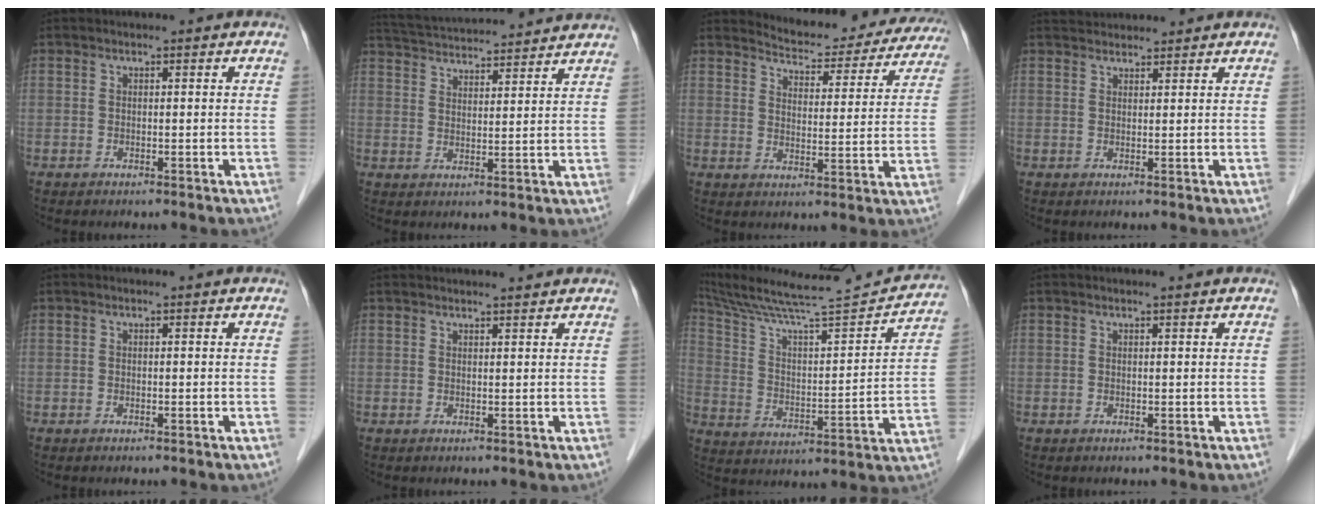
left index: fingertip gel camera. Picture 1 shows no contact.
{"total": 17.3, "force": [16.2, 1.6, 5.8], "torque": [-0.106, 0.043, 0.240]}
{"total": 15.6, "force": [14.8, 4.0, 3.1], "torque": [-0.024, -0.020, 0.167]}
{"total": 4.2, "force": [4.1, 0.8, 0.5], "torque": [-0.010, 0.035, 0.066]}
{"total": 0.0}
{"total": 4.5, "force": [4.4, 0.1, 1.1], "torque": [-0.014, 0.019, 0.053]}
{"total": 23.1, "force": [21.3, 0.9, 9.0], "torque": [-0.156, -0.011, 0.319]}
{"total": 1.0, "force": [0.9, -0.2, 0.4], "torque": [-0.008, 0.004, 0.017]}